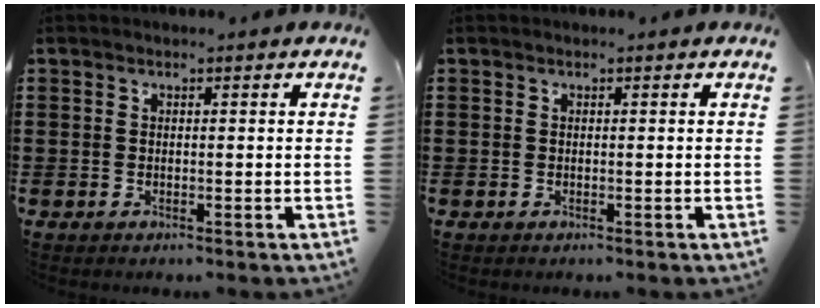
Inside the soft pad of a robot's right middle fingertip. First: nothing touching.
{"total": 0.0}